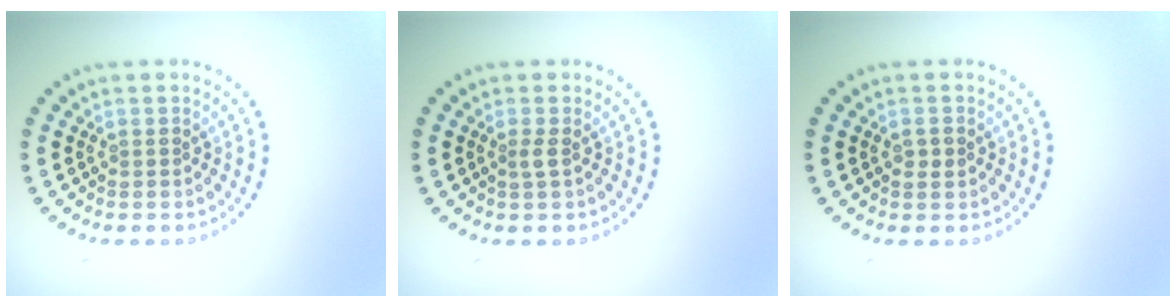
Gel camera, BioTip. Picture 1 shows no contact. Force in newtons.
{"total": 0.9, "press": 0.6, "slide": 0.6}
{"total": 1.1, "press": 1.0, "slide": 0.2}